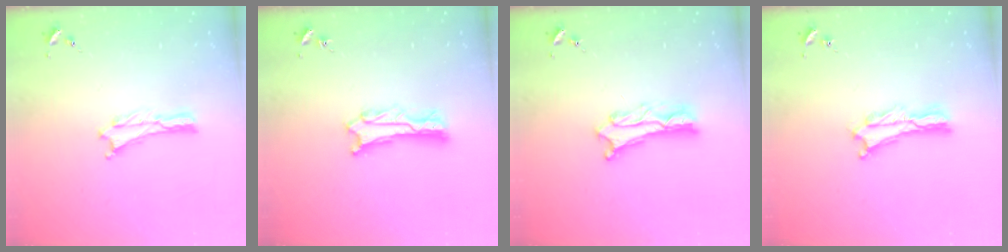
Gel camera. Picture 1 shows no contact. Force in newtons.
{"total": 1.8, "press": 1.8, "slide": 0.2}
{"total": 3.7, "press": 3.7, "slide": 0.4}
{"total": 1.2, "press": 1.1, "slide": 0.3}